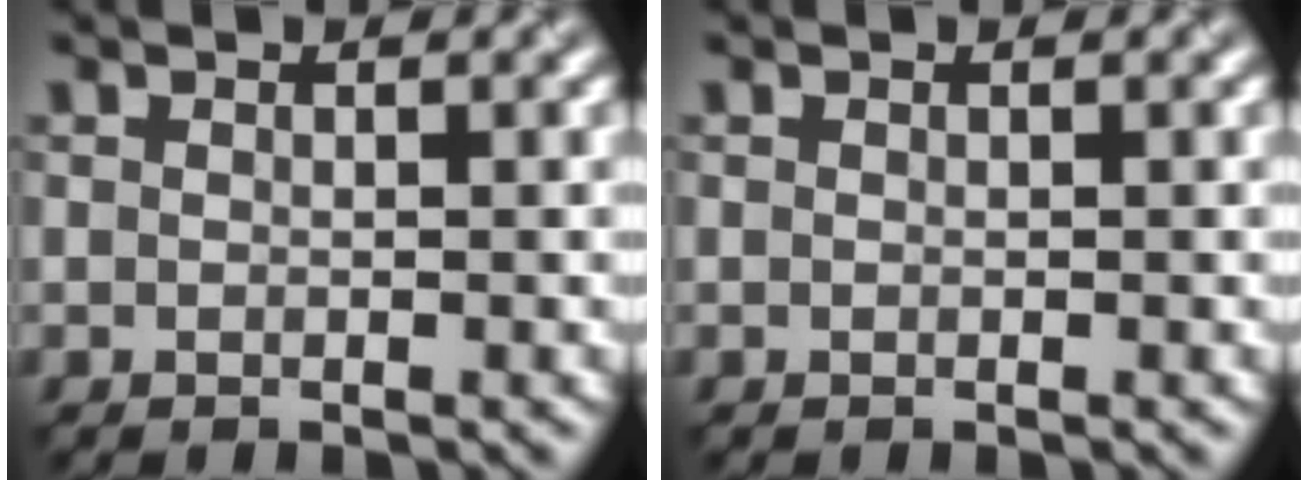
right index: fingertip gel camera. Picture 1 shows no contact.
{"total": 0.0}